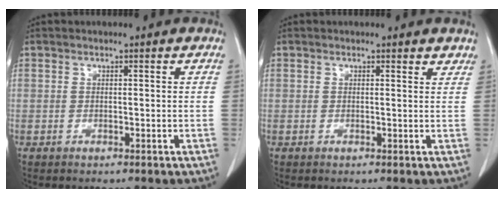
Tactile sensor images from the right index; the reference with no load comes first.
{"total": 1.4, "force": [1.4, 0.4, 0.3], "torque": [-0.005, -0.005, 0.009]}